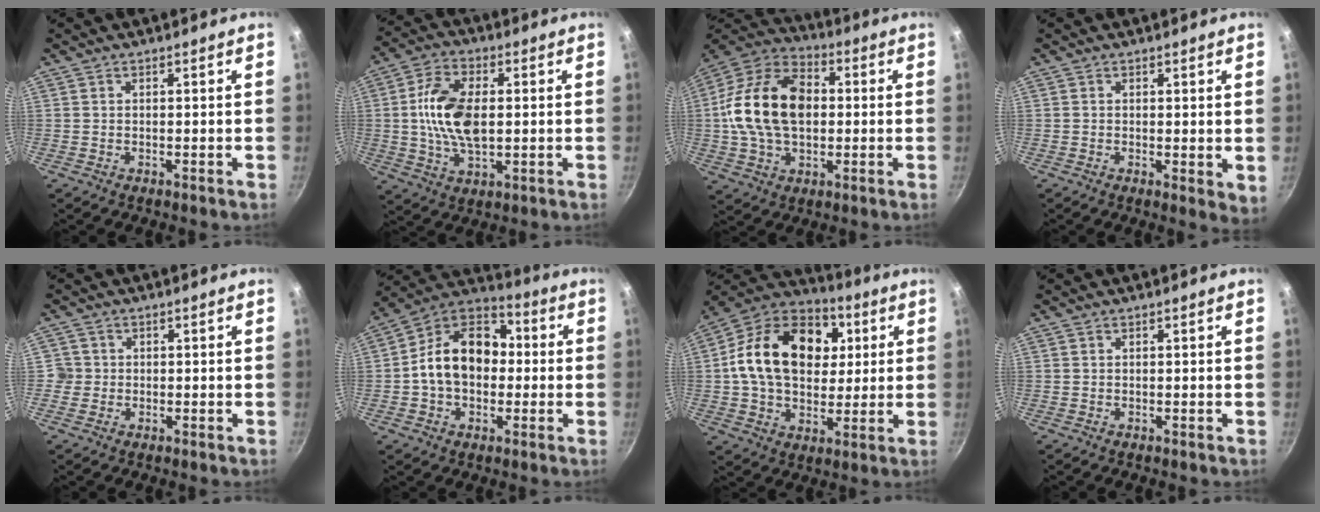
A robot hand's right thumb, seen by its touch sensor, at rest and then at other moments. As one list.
[{"total": 12.6, "force": [0.7, 7.1, 10.3], "torque": [-0.185, 0.013, 0.007]}, {"total": 19.9, "force": [1.0, 13.3, 14.8], "torque": [-0.244, 0.029, 0.003]}, {"total": 3.3, "force": [0.6, 1.4, 2.9], "torque": [-0.034, -0.008, 0.007]}, {"total": 2.4, "force": [-0.3, 2.4, 0.3], "torque": [0.009, 0.010, -0.008]}, {"total": 16.2, "force": [-0.4, 11.8, 11.1], "torque": [-0.146, 0.043, -0.027]}, {"total": 22.8, "force": [4.4, 16.3, 15.4], "torque": [-0.233, 0.017, 0.060]}, {"total": 0.0}]